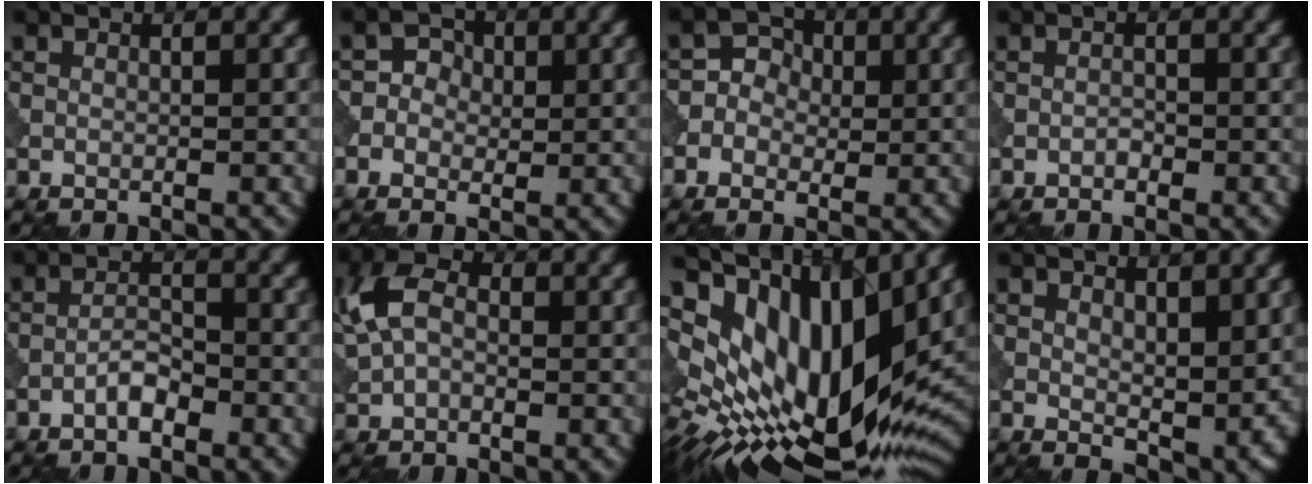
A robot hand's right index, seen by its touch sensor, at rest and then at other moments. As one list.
[{"total": 2.7, "force": [-0.1, 2.5, 1.1], "torque": [0.002, 0.001, -0.015]}, {"total": 3.5, "force": [-0.1, 3.2, 1.5], "torque": [-0.007, 0.008, -0.022]}, {"total": 0.7, "force": [-0.4, 0.4, 0.4], "torque": [-0.006, 0.000, -0.008]}, {"total": 2.1, "force": [-1.3, 0.7, 1.5], "torque": [-0.026, 0.007, -0.026]}, {"total": 5.8, "force": [1.0, 3.8, 4.3], "torque": [-0.091, 0.011, 0.006]}, {"total": 15.3, "force": [5.9, 7.0, 12.2], "torque": [-0.229, 0.014, 0.106]}, {"total": 4.8, "force": [1.8, 2.6, 3.6], "torque": [-0.058, -0.017, 0.037]}]